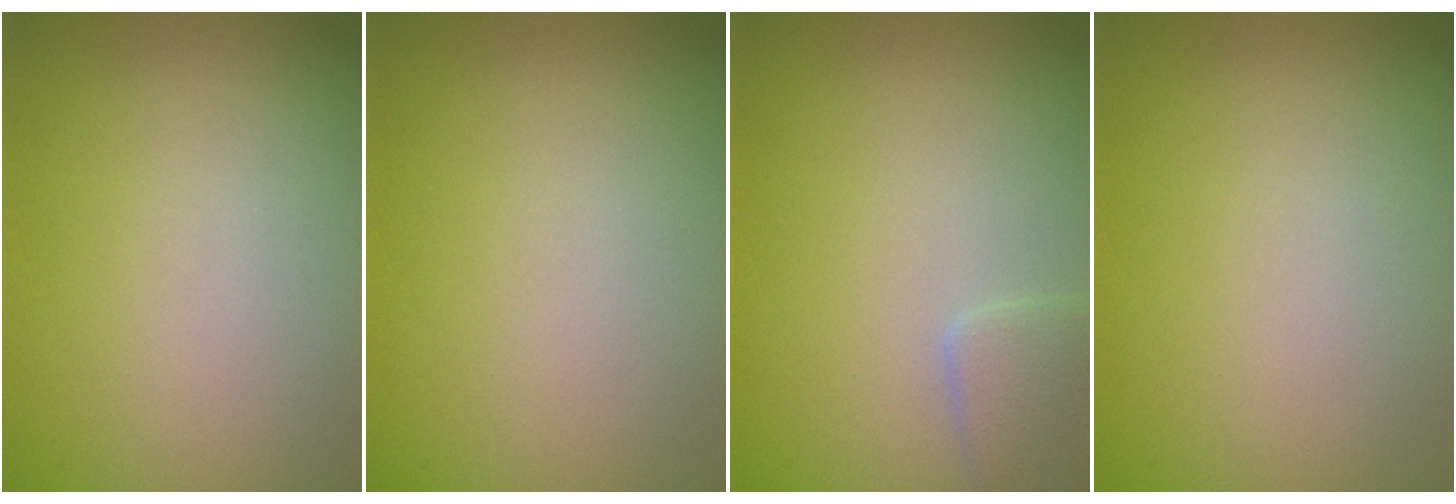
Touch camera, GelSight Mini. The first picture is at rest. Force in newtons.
{"total": 0.0}
{"total": 2.1, "press": 2.0, "slide": 0.2}
{"total": 0.0}